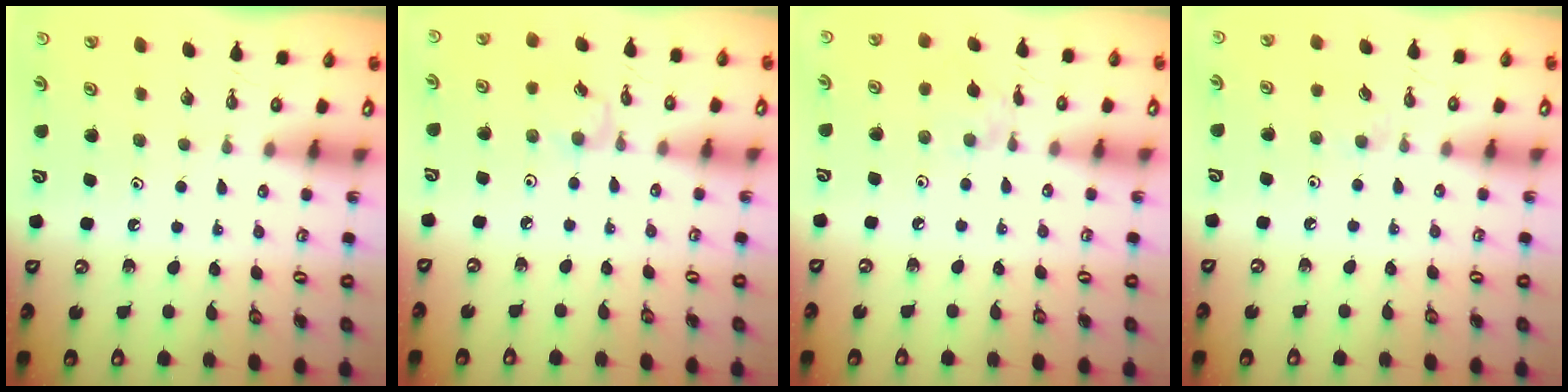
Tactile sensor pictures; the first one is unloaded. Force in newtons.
{"total": 2.7, "press": 2.7, "slide": 0.5}
{"total": 3.4, "press": 3.4, "slide": 0.5}
{"total": 3.1, "press": 3.0, "slide": 0.6}